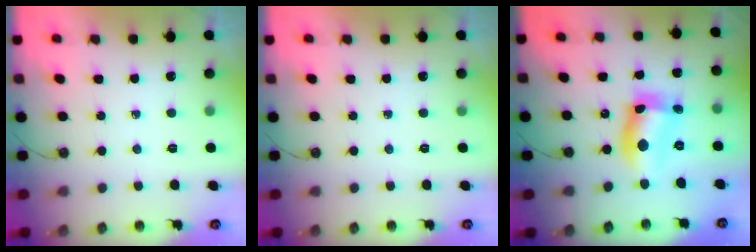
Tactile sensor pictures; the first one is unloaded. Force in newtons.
{"total": 0.0}
{"total": 10.9, "press": 10.9, "slide": 0.7}